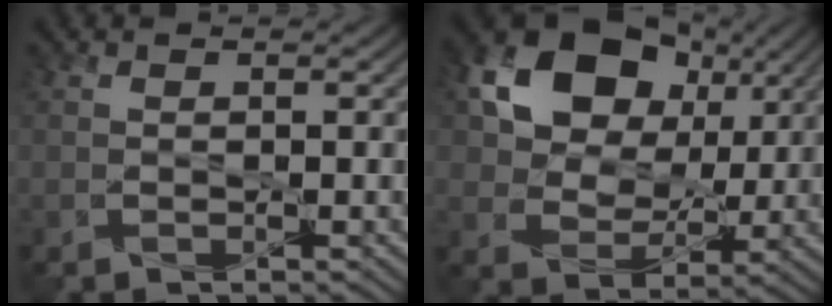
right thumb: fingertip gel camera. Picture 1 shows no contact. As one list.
[{"total": 14.2, "force": [5.5, 10.4, 8.0], "torque": [-0.158, 0.012, 0.097]}]